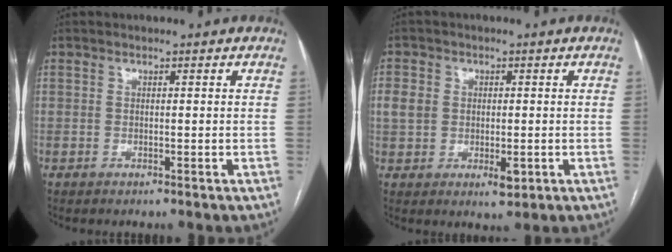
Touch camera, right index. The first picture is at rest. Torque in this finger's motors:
{"motor_torque": [-0.05, 0.01, 0.01, 0.02]}